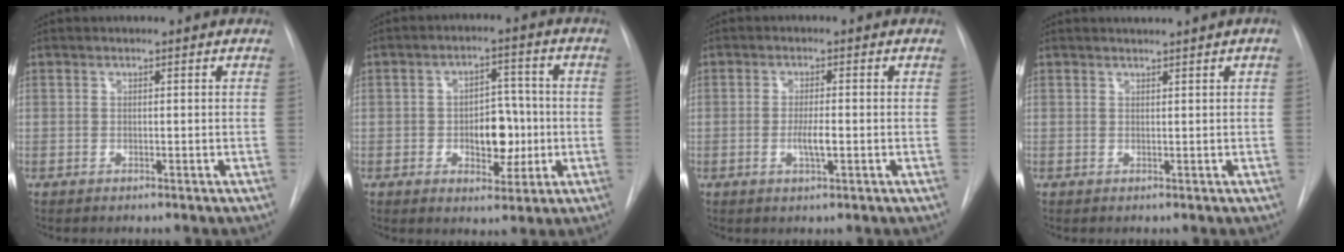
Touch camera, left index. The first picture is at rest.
{"total": 7.4, "force": [-1.1, 4.3, 5.9], "torque": [-0.081, 0.015, -0.010]}
{"total": 2.9, "force": [-0.7, 0.4, 2.8], "torque": [-0.054, -0.002, -0.011]}
{"total": 1.1, "force": [0.9, -0.5, 0.4], "torque": [-0.003, -0.004, 0.018]}